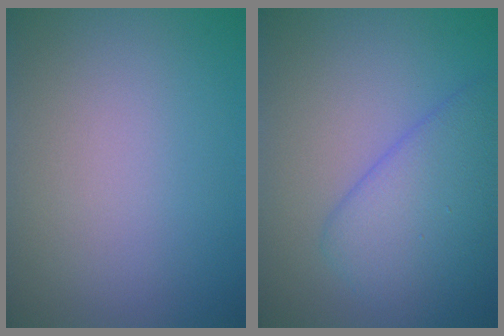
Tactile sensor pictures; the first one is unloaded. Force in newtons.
{"total": 5.1, "press": 5.1, "slide": 0.3}